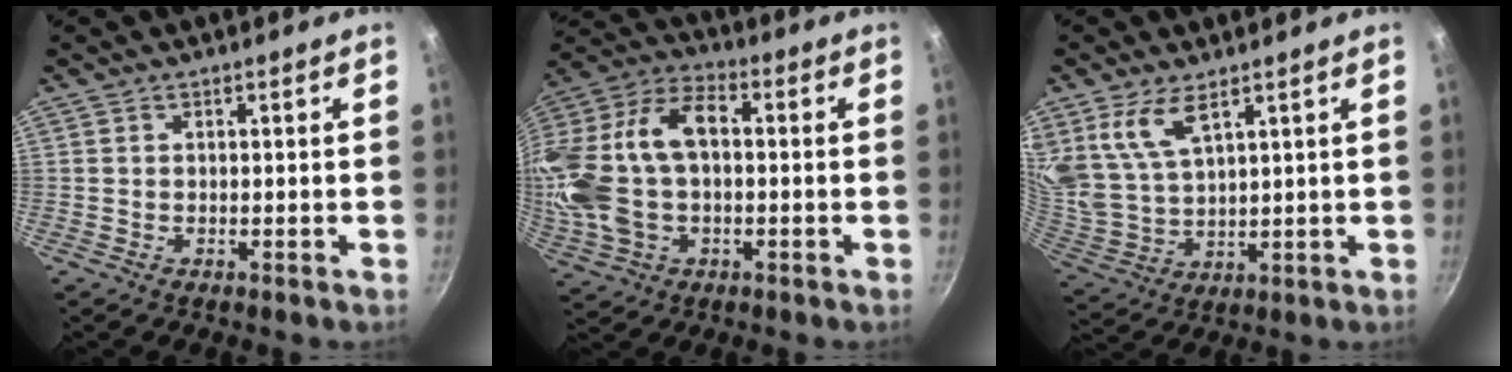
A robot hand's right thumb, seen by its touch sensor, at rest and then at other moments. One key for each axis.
{"total": 22.7, "fx": 0.2, "fy": 14.4, "fz": 17.5, "tx": -0.362, "ty": 0.044, "tz": 0.001}
{"total": 10.0, "fx": 5.7, "fy": 4.8, "fz": 6.7, "tx": -0.127, "ty": -0.034, "tz": 0.127}